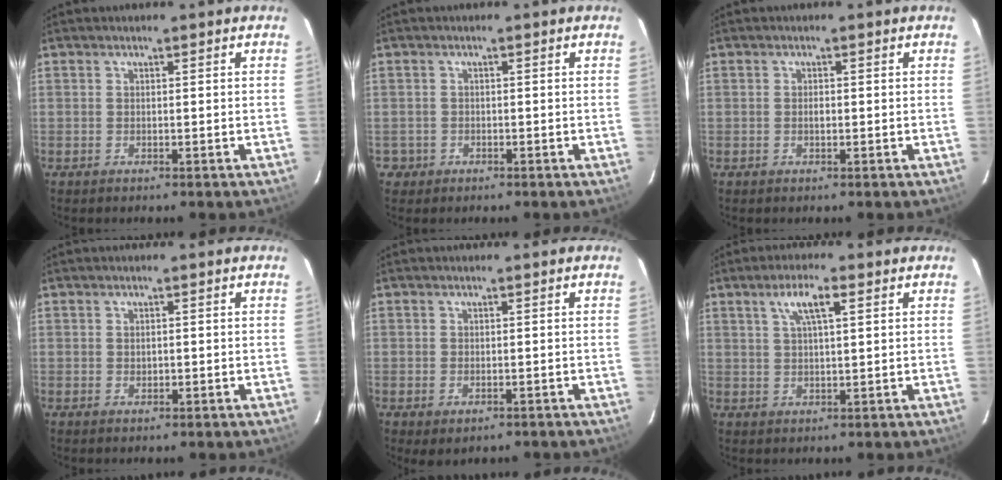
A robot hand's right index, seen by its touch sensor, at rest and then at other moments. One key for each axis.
{"total": 2.0, "fx": -0.7, "fy": 1.9, "fz": 0.1, "tx": -0.002, "ty": 0.008, "tz": -0.009}
{"total": 1.0, "fx": -0.3, "fy": 0.2, "fz": 0.9, "tx": -0.019, "ty": 0.002, "tz": -0.006}
{"total": 0.9, "fx": 0.0, "fy": 0.8, "fz": 0.5, "tx": -0.008, "ty": 0.001, "tz": 0.002}
{"total": 2.3, "fx": -1.0, "fy": 1.5, "fz": 1.4, "tx": -0.022, "ty": -0.007, "tz": -0.011}
{"total": 5.3, "fx": 2.4, "fy": 1.1, "fz": 4.6, "tx": -0.085, "ty": 0.007, "tz": 0.044}